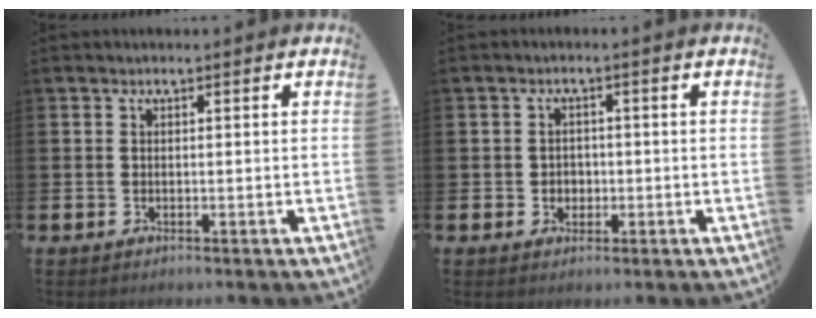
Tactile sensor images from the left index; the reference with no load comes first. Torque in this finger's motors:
{"motor_torque": [0.35, 0.00, 0.01, 0.04]}